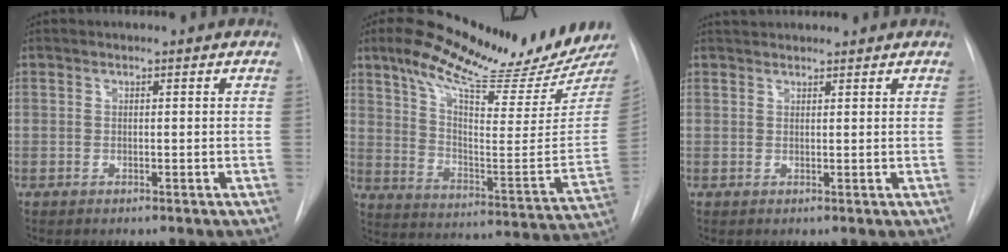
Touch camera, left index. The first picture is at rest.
{"total": 22.0, "force": [18.7, 1.3, 11.4], "torque": [-0.184, -0.061, 0.271]}
{"total": 3.6, "force": [3.4, 0.7, 0.8], "torque": [-0.012, 0.034, 0.051]}